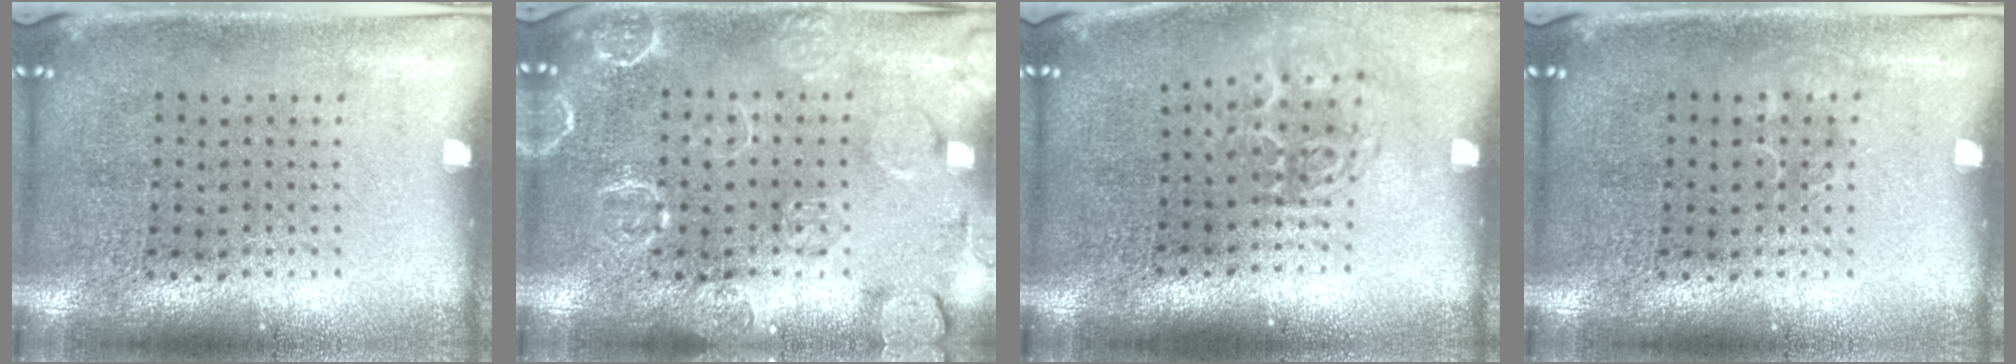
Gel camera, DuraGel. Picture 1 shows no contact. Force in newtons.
{"total": 4.0, "press": 3.9, "slide": 0.6}
{"total": 1.8, "press": 1.2, "slide": 1.3}
{"total": 0.9, "press": 0.8, "slide": 0.2}